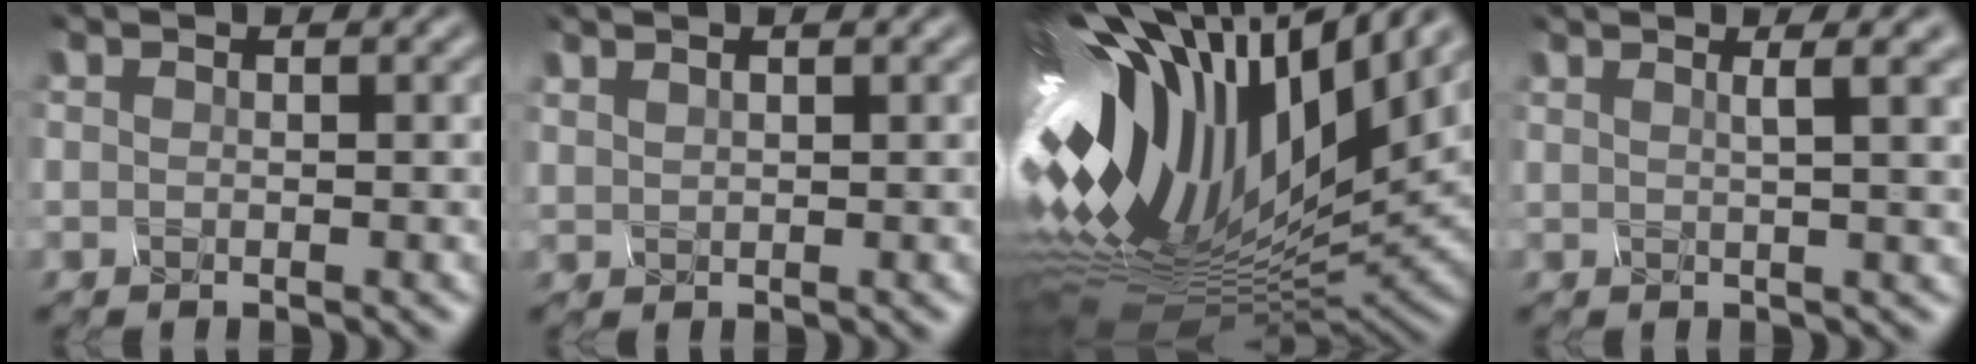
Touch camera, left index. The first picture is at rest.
{"total": 0.8, "force": [0.6, 0.2, 0.5], "torque": [-0.011, 0.004, 0.015]}
{"total": 16.4, "force": [3.6, 7.5, 14.1], "torque": [-0.290, 0.011, 0.065]}
{"total": 3.2, "force": [1.7, 0.6, 2.6], "torque": [-0.033, 0.020, 0.014]}